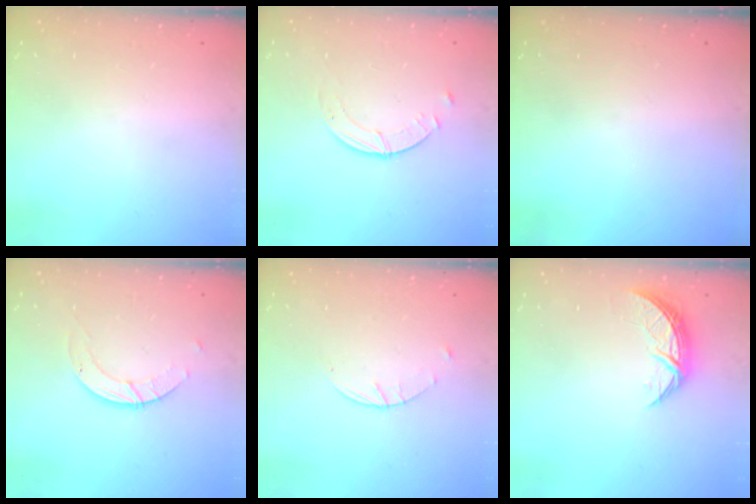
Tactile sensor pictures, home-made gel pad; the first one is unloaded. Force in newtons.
{"total": 2.5, "press": 2.5, "slide": 0.3}
{"total": 0.0}
{"total": 3.0, "press": 3.0, "slide": 0.3}
{"total": 1.7, "press": 1.7, "slide": 0.3}
{"total": 7.3, "press": 7.3, "slide": 0.5}